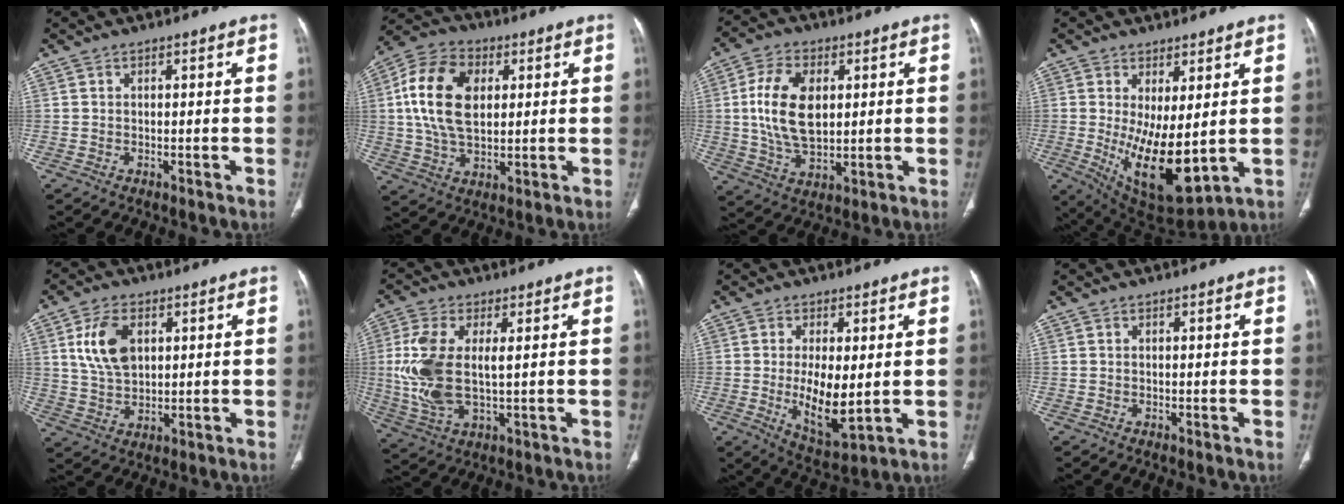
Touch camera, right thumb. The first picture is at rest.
{"total": 15.4, "force": [2.8, 9.8, 11.6], "torque": [-0.208, 0.006, 0.048]}
{"total": 13.4, "force": [2.0, 8.0, 10.5], "torque": [-0.188, -0.006, 0.041]}
{"total": 13.1, "force": [-0.1, 5.4, 12.0], "torque": [-0.195, -0.034, 0.020]}
{"total": 9.2, "force": [2.9, 5.6, 6.7], "torque": [-0.121, -0.008, 0.060]}
{"total": 11.8, "force": [1.0, 5.3, 10.5], "torque": [-0.247, -0.007, 0.025]}
{"total": 9.9, "force": [-0.3, 3.9, 9.0], "torque": [-0.150, -0.026, 0.008]}
{"total": 0.0}